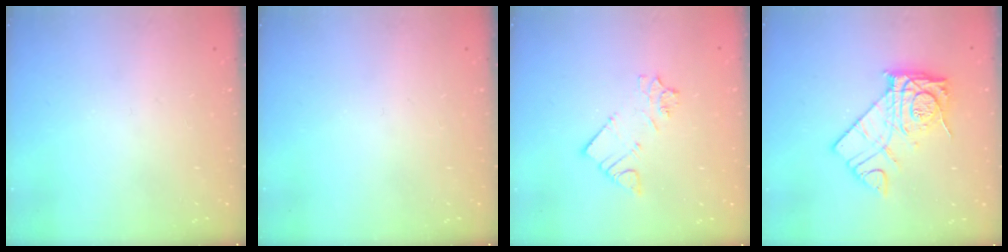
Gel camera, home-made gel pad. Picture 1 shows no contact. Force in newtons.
{"total": 0.0}
{"total": 5.1, "press": 5.1, "slide": 0.3}
{"total": 13.2, "press": 13.1, "slide": 1.3}